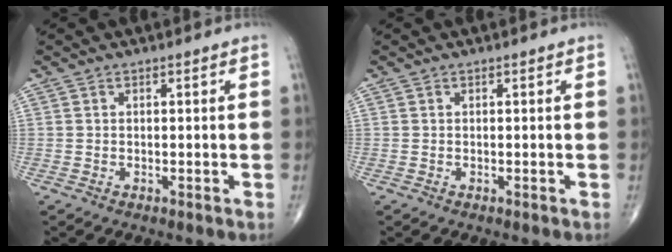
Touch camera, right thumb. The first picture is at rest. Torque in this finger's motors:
{"motor_torque": [-0.02, 0.02, -0.04, -0.03, 0.00]}